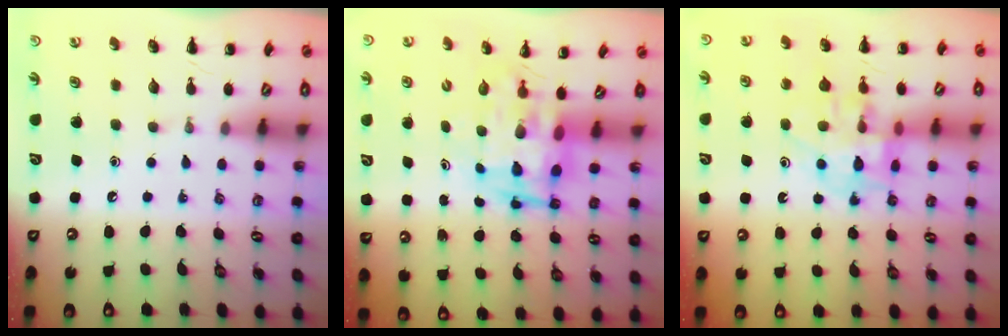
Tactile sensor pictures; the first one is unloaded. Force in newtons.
{"total": 5.5, "press": 5.3, "slide": 1.5}
{"total": 12.7, "press": 12.2, "slide": 3.4}